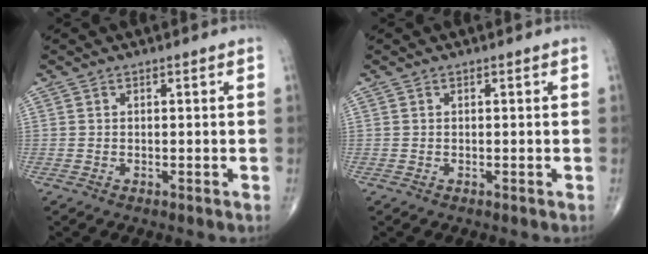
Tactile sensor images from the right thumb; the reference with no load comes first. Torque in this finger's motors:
{"motor_torque": [-0.01, 0.00, 0.01, -0.03, 0.01]}